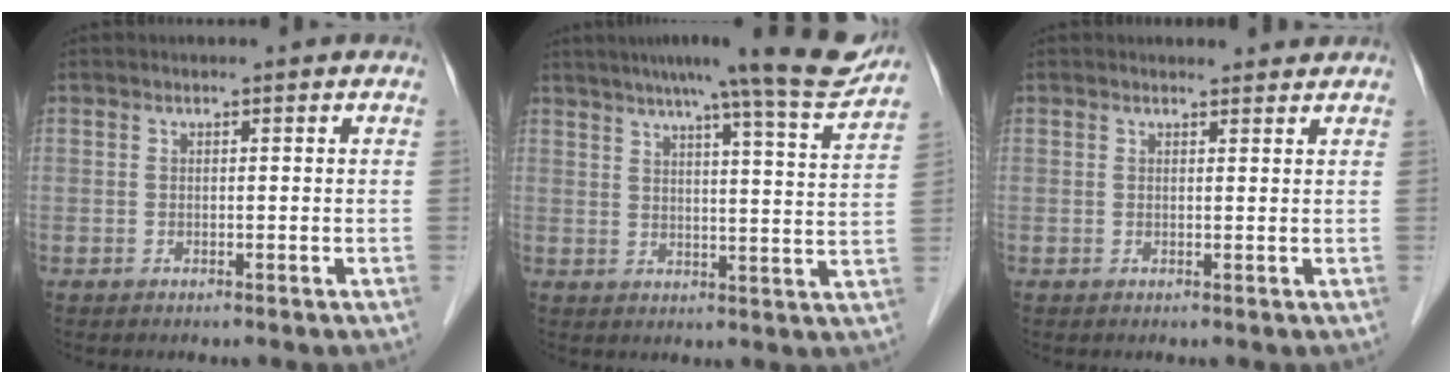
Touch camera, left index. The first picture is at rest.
{"total": 15.8, "force": [13.8, -0.1, 7.8], "torque": [-0.107, -0.022, 0.166]}
{"total": 2.5, "force": [2.4, 0.5, 0.4], "torque": [-0.009, 0.003, 0.028]}